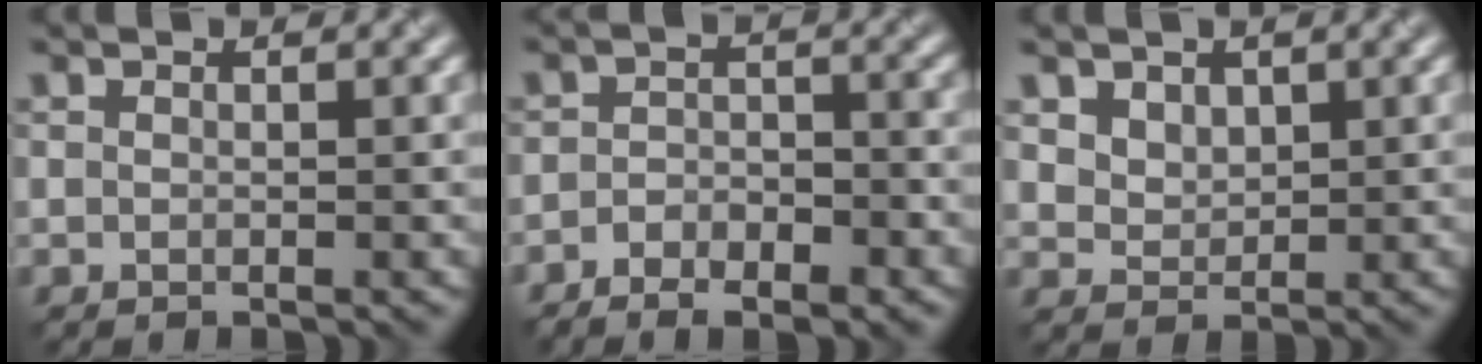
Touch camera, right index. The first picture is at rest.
{"total": 4.1, "force": [-2.6, 2.0, 2.4], "torque": [-0.037, 0.007, -0.045]}
{"total": 3.0, "force": [2.3, 1.8, 0.8], "torque": [-0.032, 0.008, 0.049]}